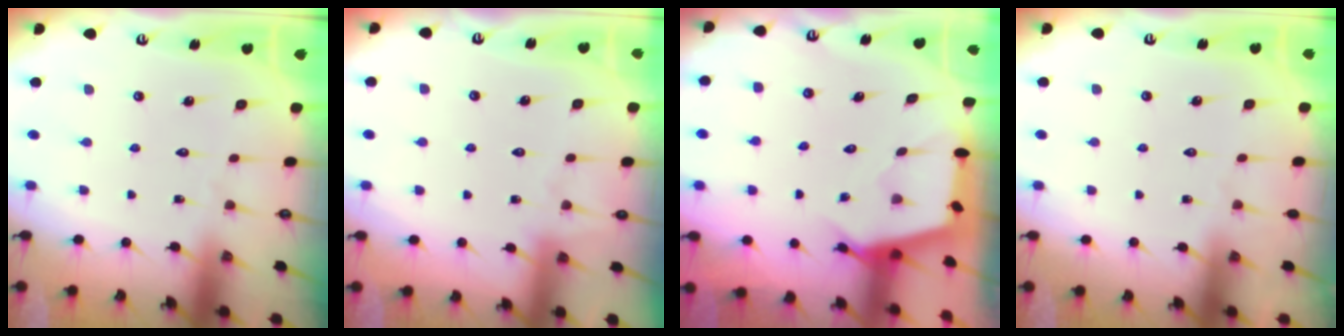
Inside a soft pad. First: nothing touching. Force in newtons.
{"total": 2.5, "press": 2.5, "slide": 0.4}
{"total": 2.7, "press": 2.7, "slide": 0.3}
{"total": 0.0}